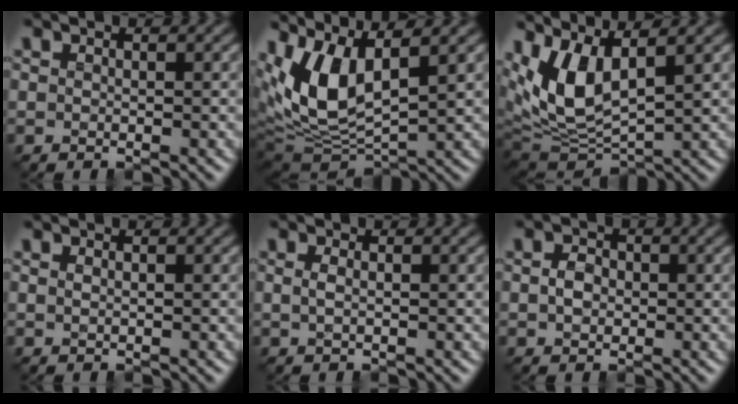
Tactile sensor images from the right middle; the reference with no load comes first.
{"total": 10.1, "force": [2.8, 4.8, 8.4], "torque": [-0.181, 0.003, 0.046]}
{"total": 8.7, "force": [2.7, 4.0, 7.3], "torque": [-0.162, 0.000, 0.049]}
{"total": 0.0}
{"total": 0.7, "force": [-0.3, 0.1, 0.6], "torque": [-0.014, -0.001, -0.007]}
{"total": 1.7, "force": [-0.6, 1.3, 1.0], "torque": [-0.020, 0.001, -0.018]}